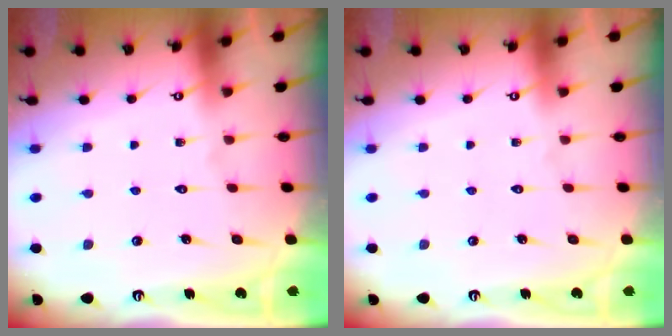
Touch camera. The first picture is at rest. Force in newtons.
{"total": 0.0}